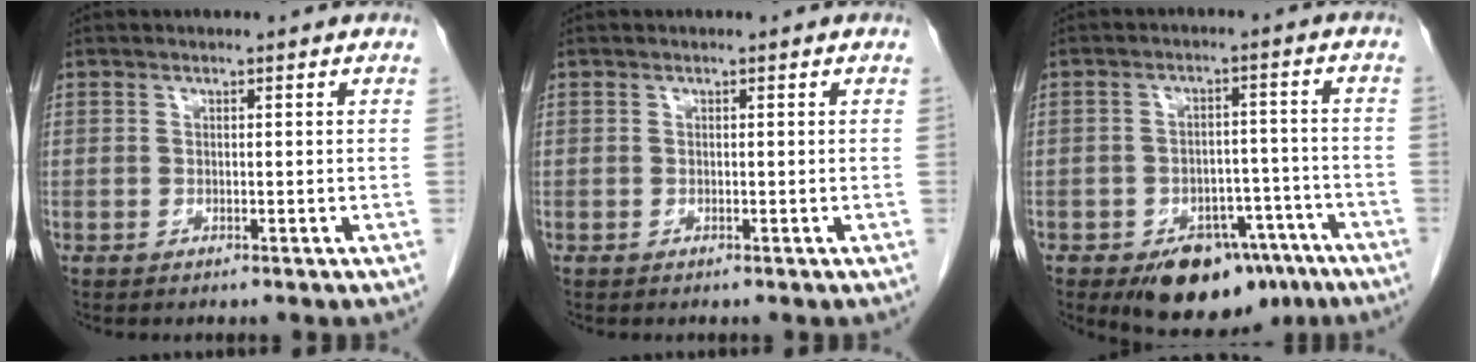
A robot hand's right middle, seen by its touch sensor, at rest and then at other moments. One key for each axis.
{"total": 0.0}
{"total": 12.6, "fx": -8.3, "fy": 6.8, "fz": 6.5, "tx": -0.075, "ty": 0.016, "tz": -0.118}